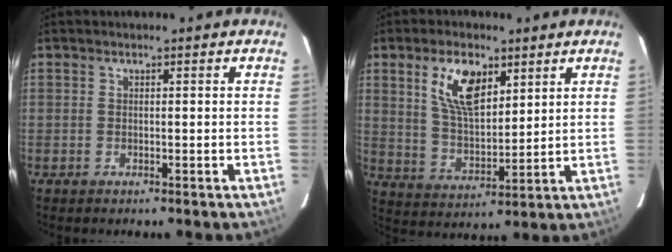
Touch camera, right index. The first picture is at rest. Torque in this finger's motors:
{"motor_torque": [0.87, 0.69, 0.63, 0.10]}